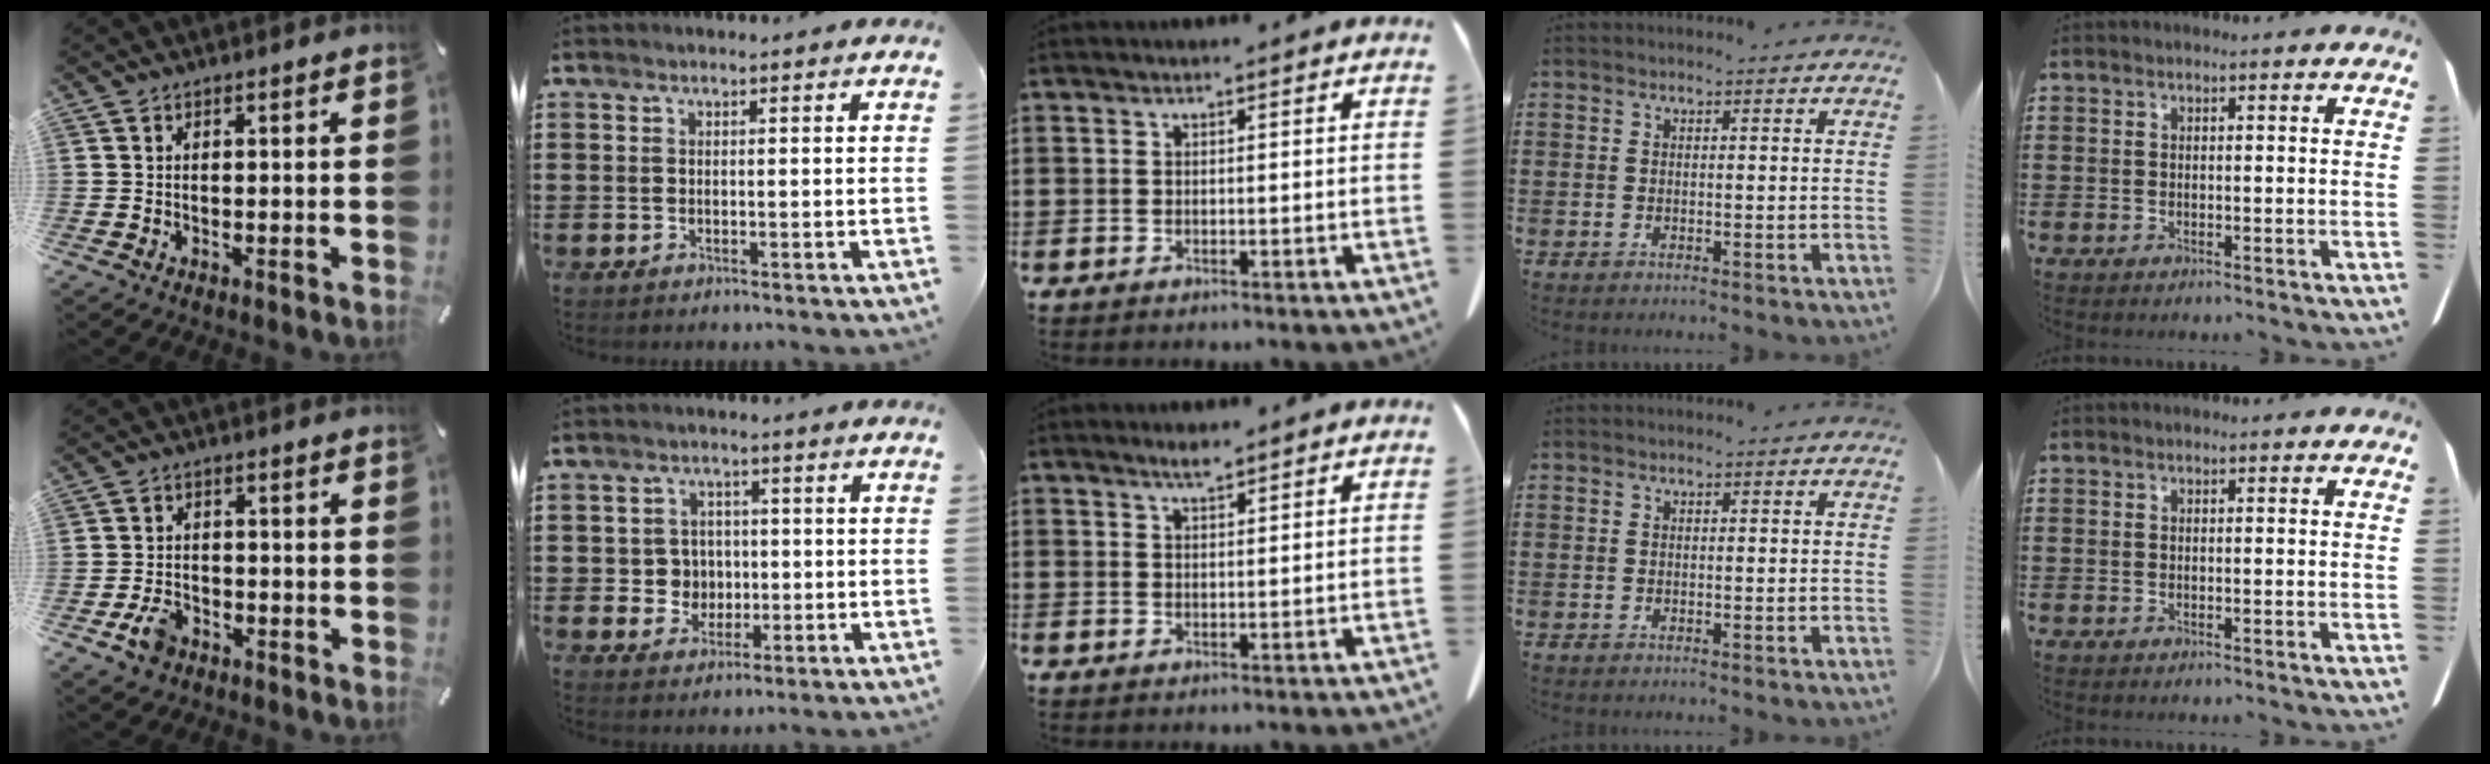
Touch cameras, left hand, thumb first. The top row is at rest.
{"thumb": {"total": 5.3, "force": [-2.9, 3.6, 2.7], "torque": [-0.059, 0.011, -0.055]}, "index": {"total": 4.3, "force": [-0.2, 4.2, 1.2], "torque": [-0.032, 0.008, -0.008]}, "middle": {"total": 2.2, "force": [2.0, 0.4, 0.8], "torque": [-0.019, -0.001, 0.038]}}